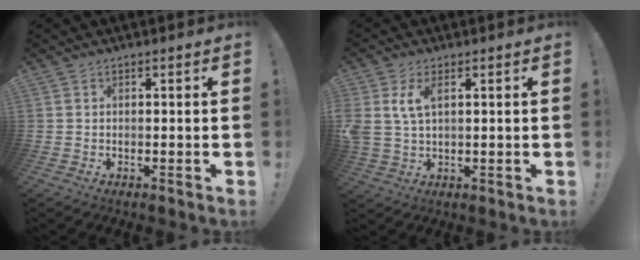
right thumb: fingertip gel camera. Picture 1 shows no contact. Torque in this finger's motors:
{"motor_torque": [0.23, 0.24, 0.34, -0.10, 0.27]}